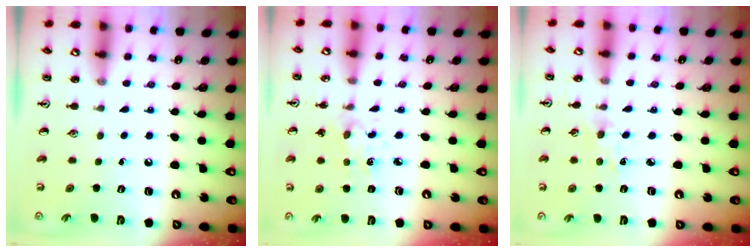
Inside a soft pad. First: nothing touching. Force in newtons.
{"total": 2.2, "press": 2.2, "slide": 0.5}
{"total": 2.5, "press": 2.4, "slide": 0.4}